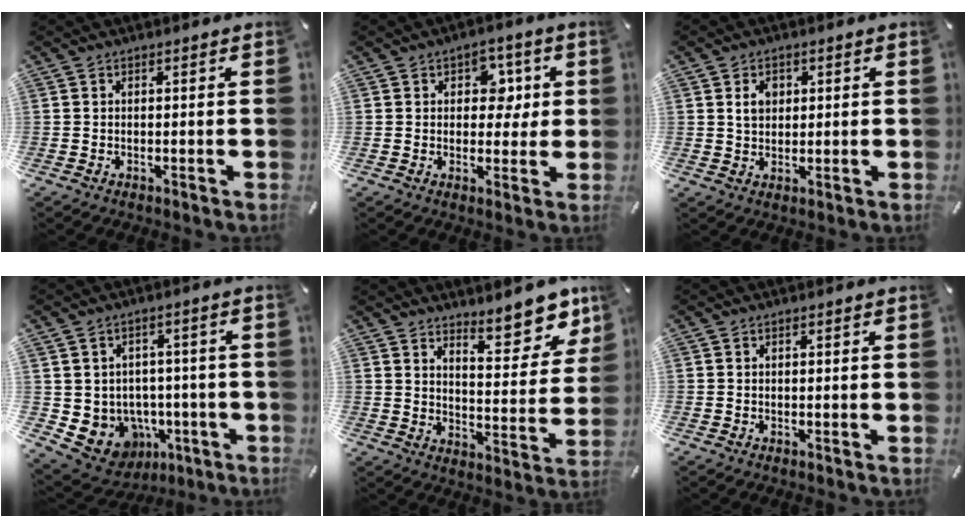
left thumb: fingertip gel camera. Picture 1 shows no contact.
{"total": 6.8, "force": [1.7, 5.3, 3.9], "torque": [-0.034, -0.004, 0.019]}
{"total": 4.0, "force": [1.2, 3.3, 1.9], "torque": [-0.029, 0.004, 0.015]}
{"total": 8.9, "force": [-1.6, 8.4, 2.4], "torque": [-0.052, -0.007, -0.018]}
{"total": 12.2, "force": [10.1, 4.2, 5.3], "torque": [-0.052, -0.087, 0.175]}
{"total": 0.0}